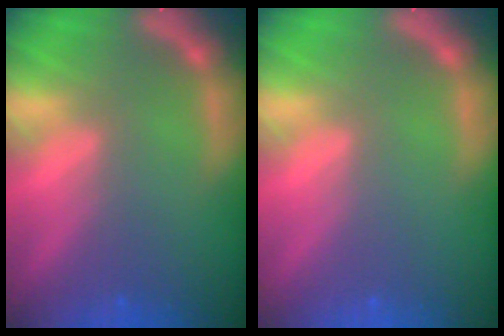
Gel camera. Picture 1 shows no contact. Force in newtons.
{"total": 0.0}